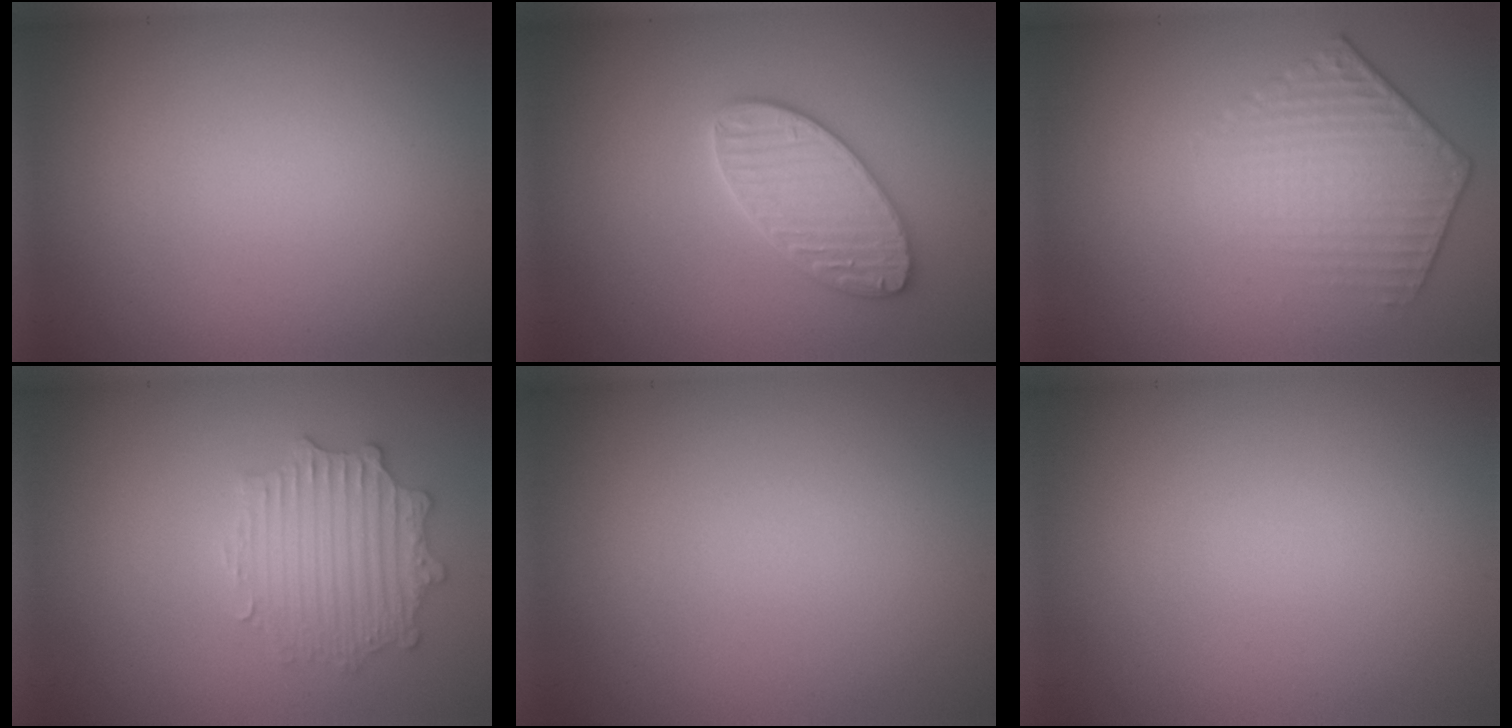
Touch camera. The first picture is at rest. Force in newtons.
{"total": 4.0, "press": 3.9, "slide": 0.9}
{"total": 4.3, "press": 3.1, "slide": 3.1}
{"total": 2.9, "press": 2.9, "slide": 0.1}
{"total": 0.0}
{"total": 0.0}